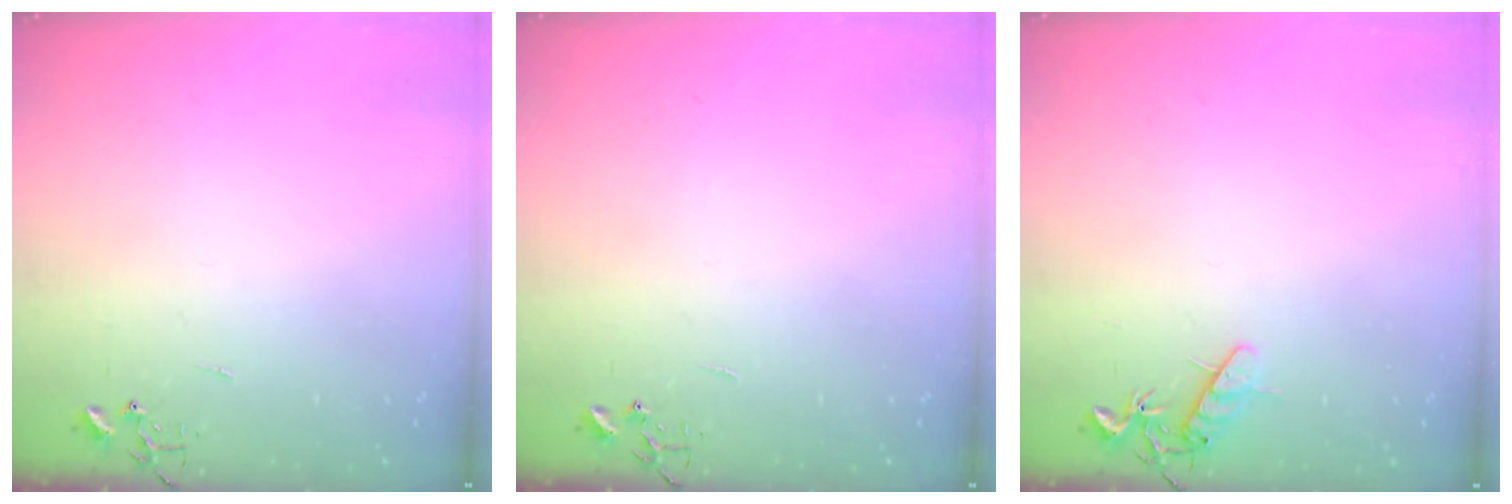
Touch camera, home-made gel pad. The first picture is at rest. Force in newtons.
{"total": 0.0}
{"total": 8.0, "press": 8.0, "slide": 0.4}